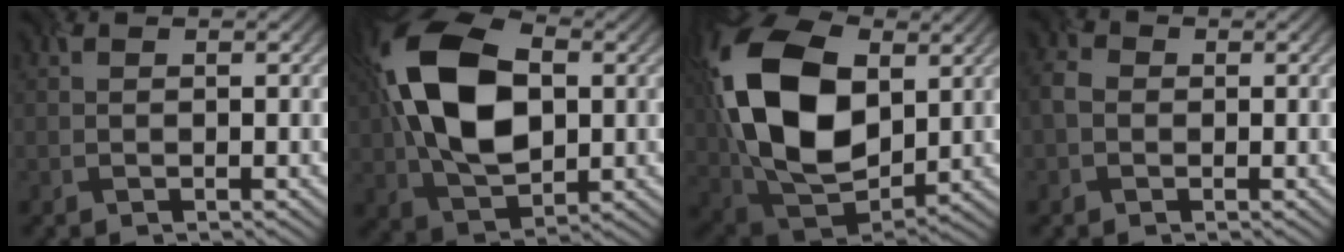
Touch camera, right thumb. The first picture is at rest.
{"total": 15.2, "force": [2.0, 9.4, 11.8], "torque": [-0.254, 0.010, 0.034]}
{"total": 18.5, "force": [3.4, 11.9, 13.7], "torque": [-0.313, 0.004, 0.067]}
{"total": 2.0, "force": [-0.4, 1.7, 0.9], "torque": [-0.022, 0.003, -0.017]}